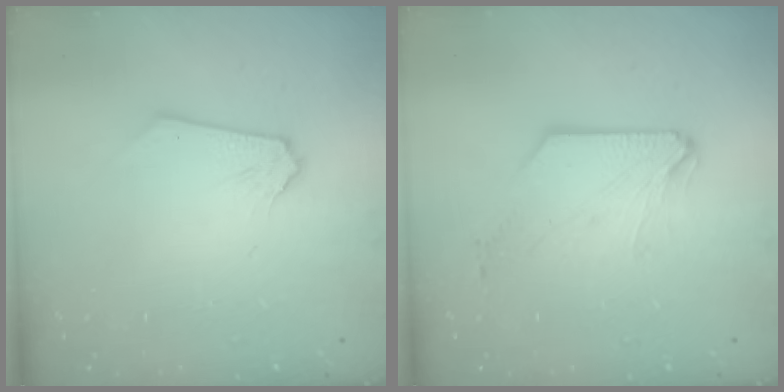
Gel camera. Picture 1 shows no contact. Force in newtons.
{"total": 1.3, "press": 1.3, "slide": 0.3}